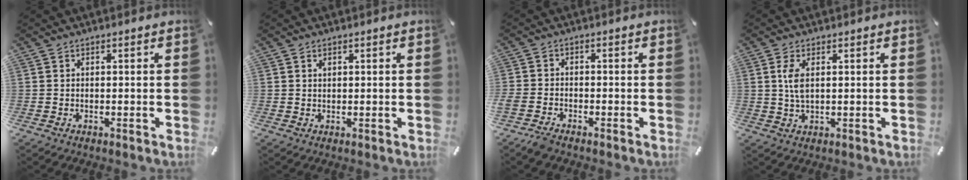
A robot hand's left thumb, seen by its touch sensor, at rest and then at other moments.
{"total": 1.2, "force": [0.5, 0.9, 0.5], "torque": [-0.011, 0.004, 0.009]}
{"total": 3.0, "force": [-2.6, 1.1, 1.0], "torque": [-0.030, 0.010, -0.053]}
{"total": 3.3, "force": [0.9, 1.4, 2.9], "torque": [-0.069, 0.004, 0.011]}